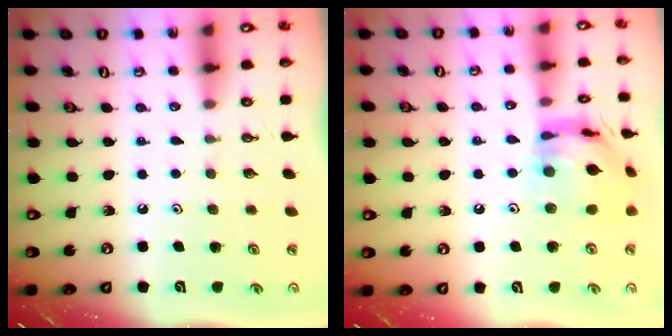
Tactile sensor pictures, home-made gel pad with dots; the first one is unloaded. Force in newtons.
{"total": 16.0, "press": 16.0, "slide": 1.6}